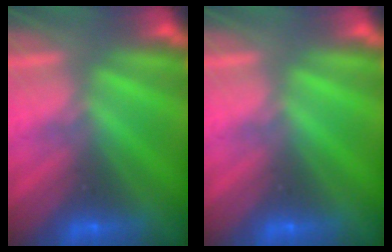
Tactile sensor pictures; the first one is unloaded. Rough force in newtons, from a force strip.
{"total": 0.0}